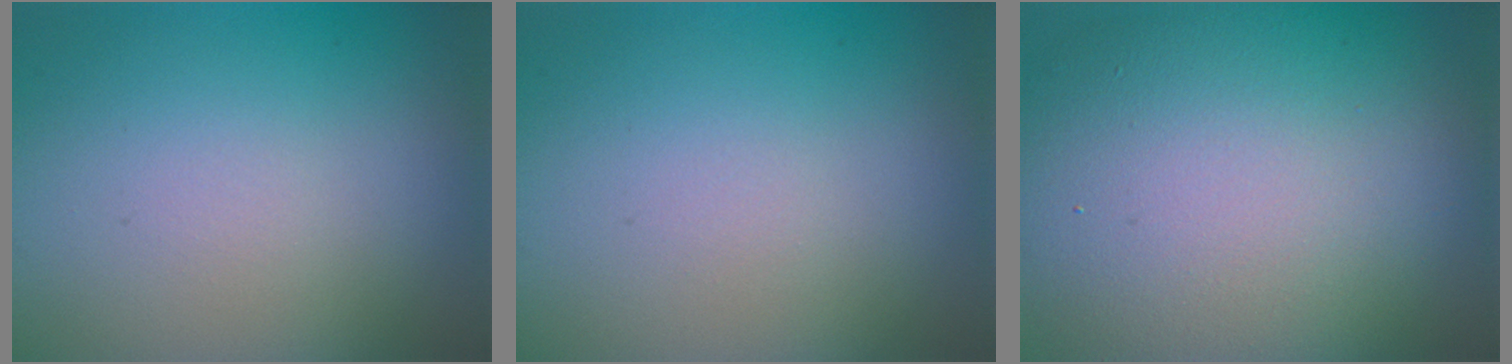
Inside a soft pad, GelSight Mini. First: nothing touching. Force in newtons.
{"total": 0.0}
{"total": 14.1, "press": 14.1, "slide": 1.0}